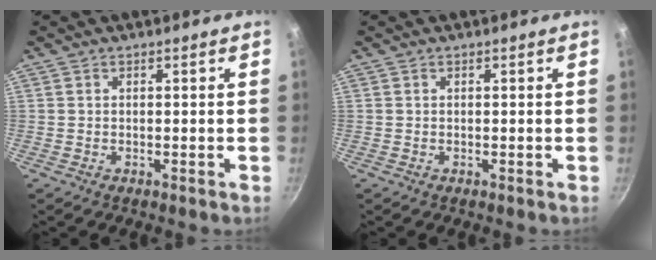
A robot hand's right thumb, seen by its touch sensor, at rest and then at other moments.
{"total": 0.0}